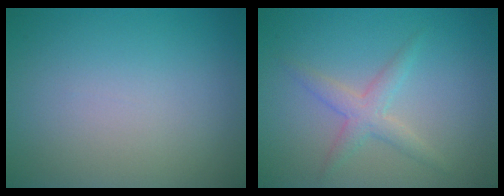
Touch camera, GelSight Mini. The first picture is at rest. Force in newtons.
{"total": 2.3, "press": 2.3, "slide": 0.1}